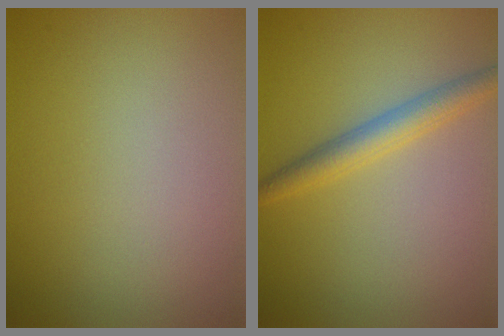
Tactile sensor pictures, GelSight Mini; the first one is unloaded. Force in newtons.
{"total": 2.7, "press": 2.7, "slide": 0.1}